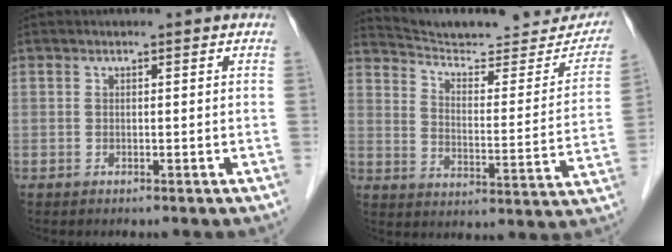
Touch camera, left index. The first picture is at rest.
{"total": 23.3, "force": [21.8, 4.6, 6.9], "torque": [-0.092, -0.048, 0.283]}